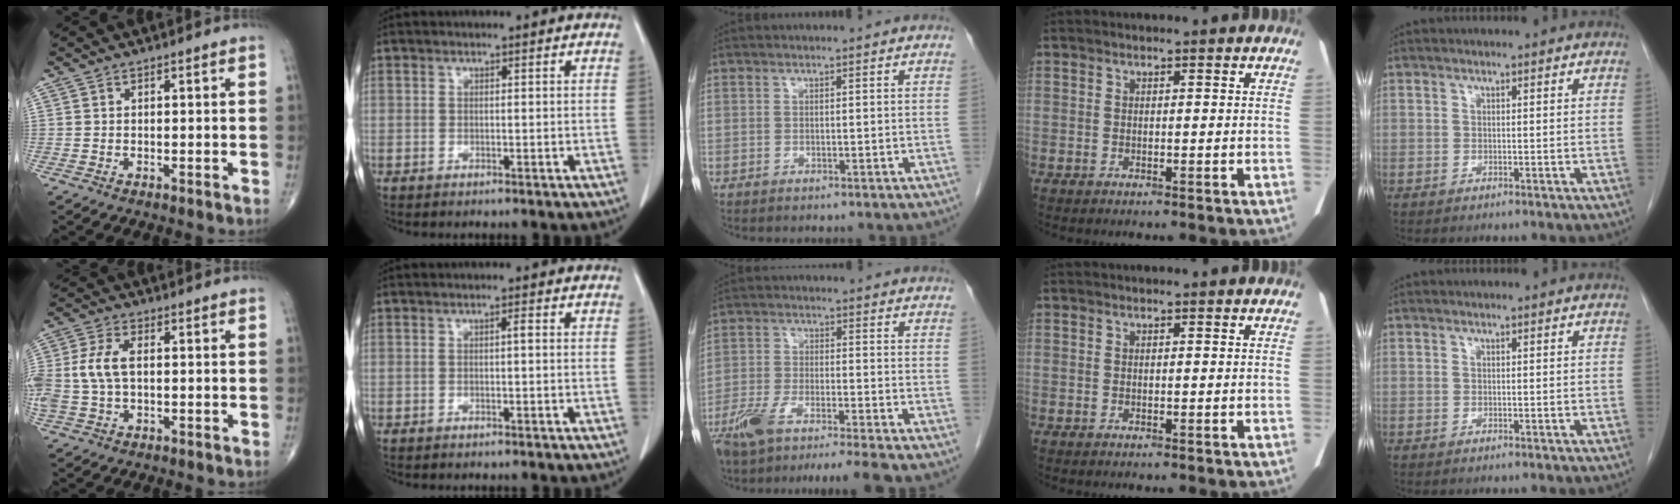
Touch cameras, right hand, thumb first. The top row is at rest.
{"thumb": {"total": 7.8, "force": [0.2, 4.5, 6.3], "torque": [-0.158, 0.016, 0.004]}, "index": {"total": 0.7, "force": [0.0, 0.0, 0.7], "torque": [-0.012, 0.001, 0.000]}, "middle": {"total": 11.3, "force": [-9.4, -0.2, 6.4], "torque": [-0.107, -0.019, -0.155]}}